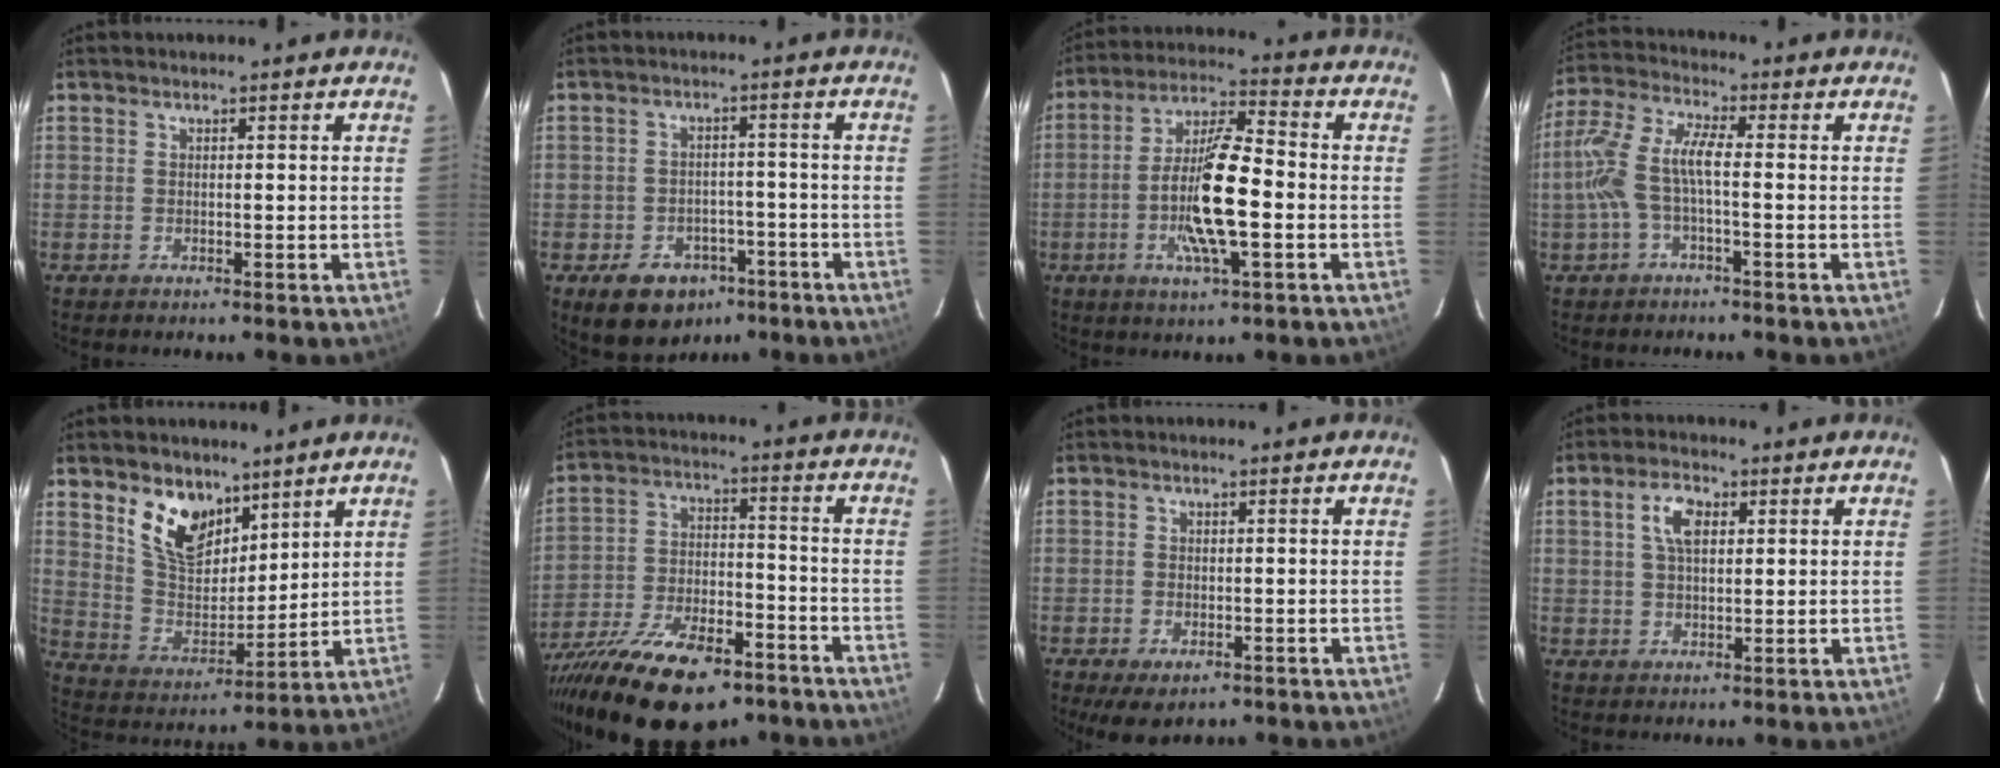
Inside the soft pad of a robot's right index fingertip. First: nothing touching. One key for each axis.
{"total": 9.9, "fx": -5.8, "fy": 7.2, "fz": 3.6, "tx": -0.077, "ty": 0.023, "tz": -0.061}
{"total": 13.3, "fx": -3.1, "fy": 2.7, "fz": 12.7, "tx": -0.246, "ty": -0.001, "tz": -0.063}
{"total": 8.5, "fx": -1.8, "fy": 2.1, "fz": 8.0, "tx": -0.183, "ty": 0.009, "tz": -0.033}
{"total": 12.1, "fx": 7.7, "fy": 6.8, "fz": 6.3, "tx": -0.122, "ty": 0.000, "tz": 0.154}
{"total": 23.9, "fx": -15.7, "fy": 10.6, "fz": 14.5, "tx": -0.289, "ty": -0.036, "tz": -0.244}
{"total": 5.0, "fx": -2.8, "fy": 2.8, "fz": 3.1, "tx": -0.064, "ty": -0.017, "tz": -0.042}
{"total": 5.0, "fx": 1.6, "fy": 2.6, "fz": 3.9, "tx": -0.073, "ty": 0.012, "tz": 0.029}